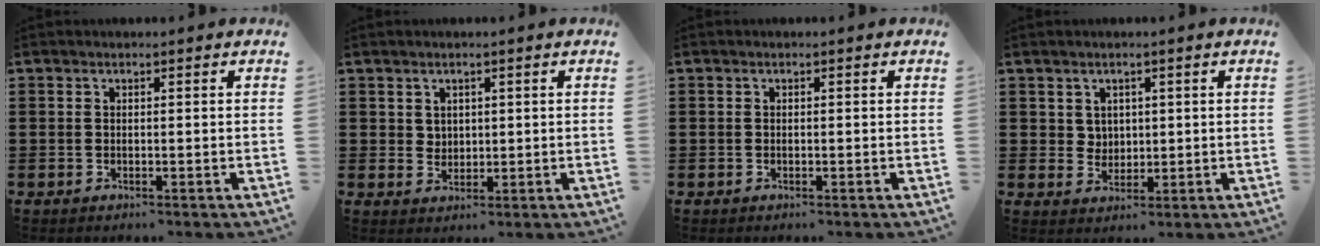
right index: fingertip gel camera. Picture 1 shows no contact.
{"total": 2.0, "force": [1.2, 1.6, 0.2], "torque": [-0.009, 0.008, 0.024]}
{"total": 0.0}
{"total": 2.7, "force": [1.4, 2.2, 0.4], "torque": [-0.017, 0.010, 0.027]}